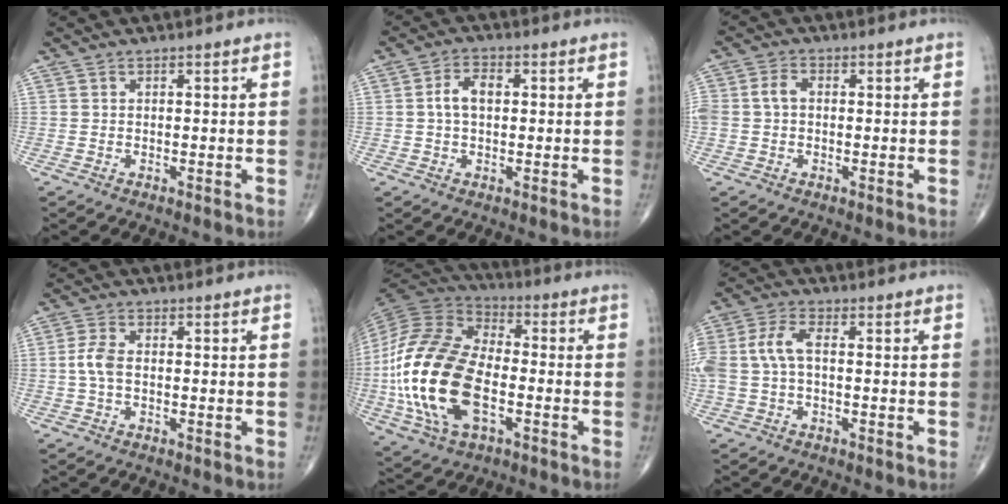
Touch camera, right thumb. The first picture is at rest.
{"total": 4.6, "force": [0.5, 2.7, 3.7], "torque": [-0.069, 0.013, 0.004]}
{"total": 4.0, "force": [0.1, 2.9, 2.8], "torque": [-0.065, 0.017, 0.000]}
{"total": 3.7, "force": [-0.3, 2.0, 3.1], "torque": [-0.074, 0.008, -0.009]}
{"total": 24.2, "force": [-4.6, 13.2, 19.7], "torque": [-0.413, 0.008, -0.084]}
{"total": 8.0, "force": [0.2, 4.3, 6.7], "torque": [-0.172, 0.026, 0.004]}